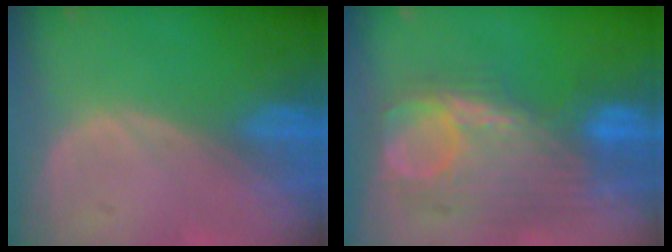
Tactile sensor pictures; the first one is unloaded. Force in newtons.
{"total": 9.9, "press": 9.6, "slide": 2.5}